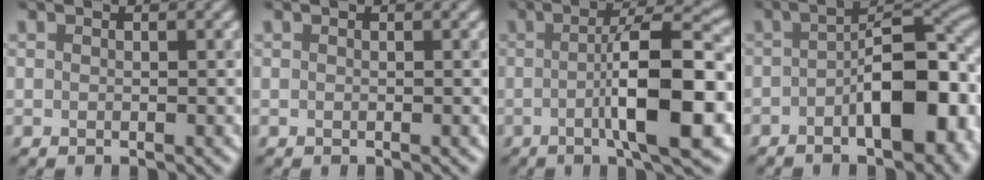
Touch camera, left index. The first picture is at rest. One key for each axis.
{"total": 0.0}
{"total": 9.4, "fx": -1.8, "fy": 1.9, "fz": 9.0, "tx": -0.122, "ty": 0.013, "tz": -0.035}
{"total": 10.3, "fx": -2.9, "fy": 4.8, "fz": 8.6, "tx": -0.109, "ty": 0.010, "tz": -0.048}